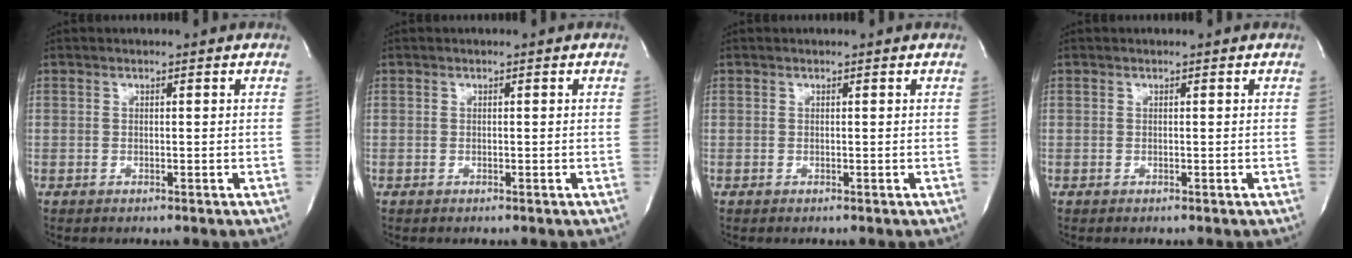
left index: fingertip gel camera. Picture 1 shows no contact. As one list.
[{"total": 0.0}, {"total": 0.0}, {"total": 0.0}]